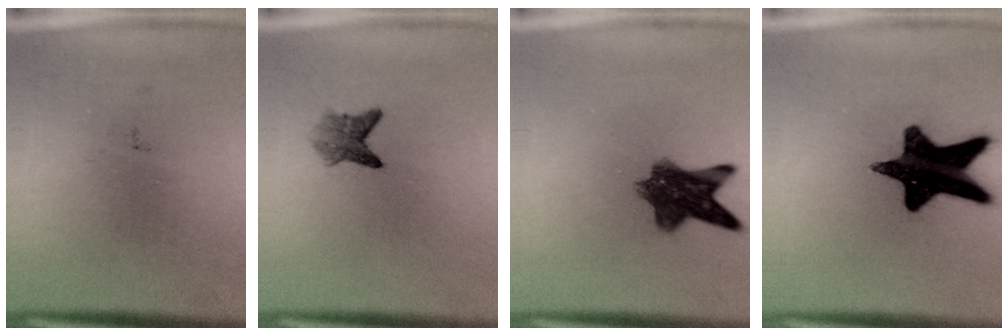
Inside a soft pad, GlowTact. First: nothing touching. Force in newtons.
{"total": 2.7}
{"total": 8.2}
{"total": 16.2}